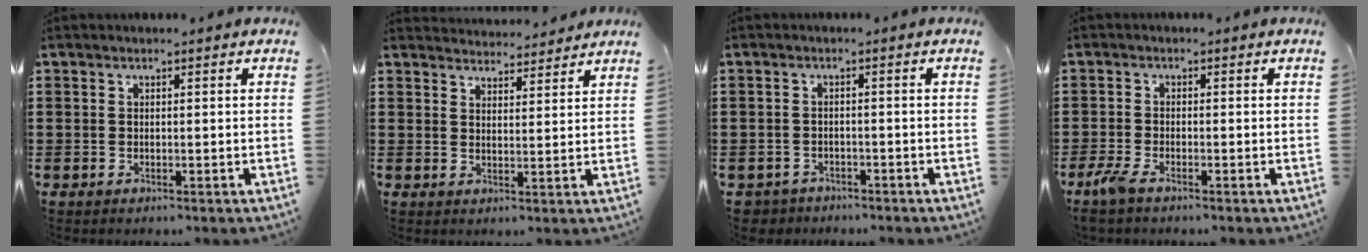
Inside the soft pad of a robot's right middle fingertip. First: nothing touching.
{"total": 3.3, "force": [3.2, 0.0, -0.6], "torque": [0.002, -0.015, 0.061]}
{"total": 2.0, "force": [-1.8, 0.6, -0.2], "torque": [-0.005, 0.000, -0.043]}
{"total": 2.7, "force": [-1.8, 0.6, 2.0], "torque": [-0.054, -0.004, -0.040]}